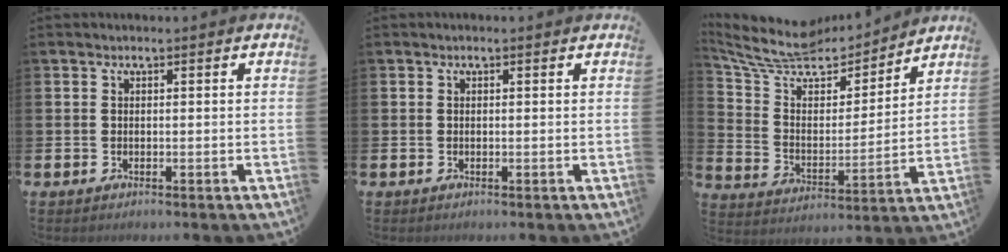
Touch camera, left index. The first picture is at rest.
{"total": 0.0}
{"total": 9.3, "force": [8.2, 3.6, 2.6], "torque": [-0.100, -0.059, 0.142]}